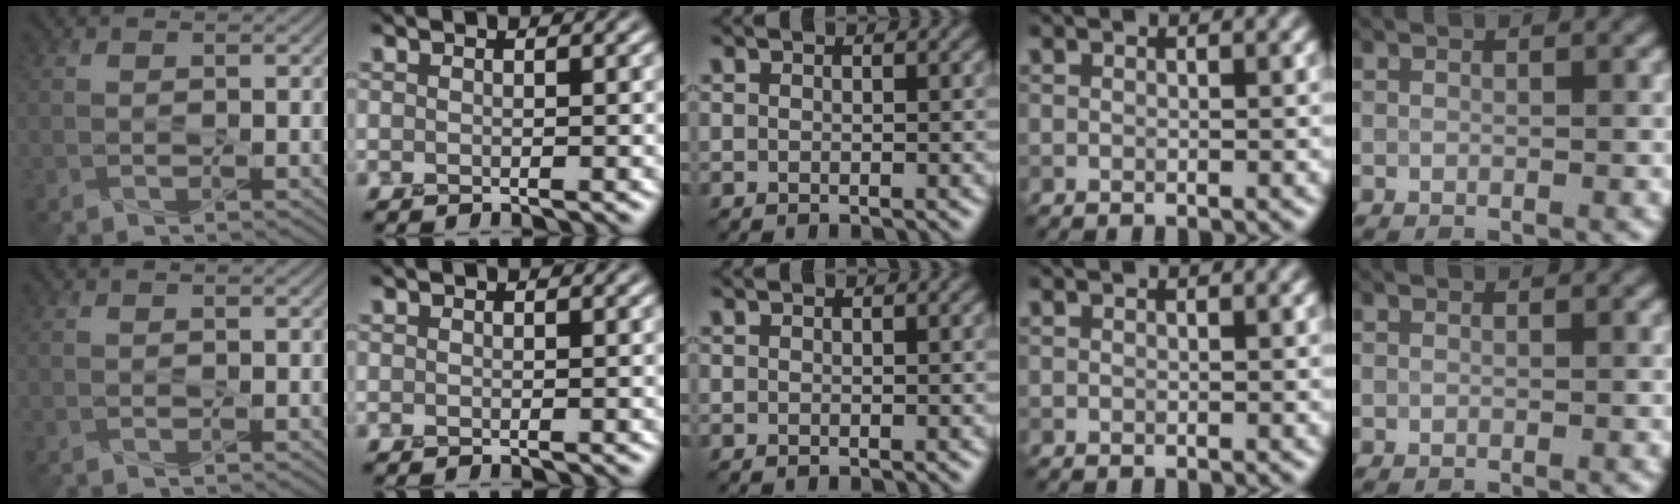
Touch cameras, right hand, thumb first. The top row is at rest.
{}